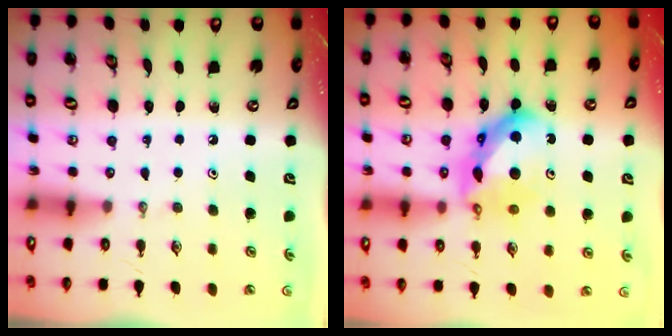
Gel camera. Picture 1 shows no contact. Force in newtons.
{"total": 14.7, "press": 14.7, "slide": 0.5}